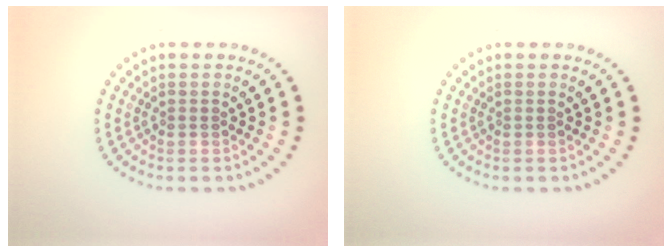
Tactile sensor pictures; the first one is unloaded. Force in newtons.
{"total": 0.0}